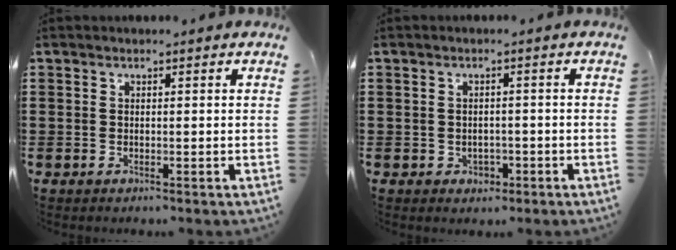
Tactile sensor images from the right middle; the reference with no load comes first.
{"total": 1.4, "force": [-0.5, 1.2, 0.5], "torque": [-0.014, 0.003, -0.013]}